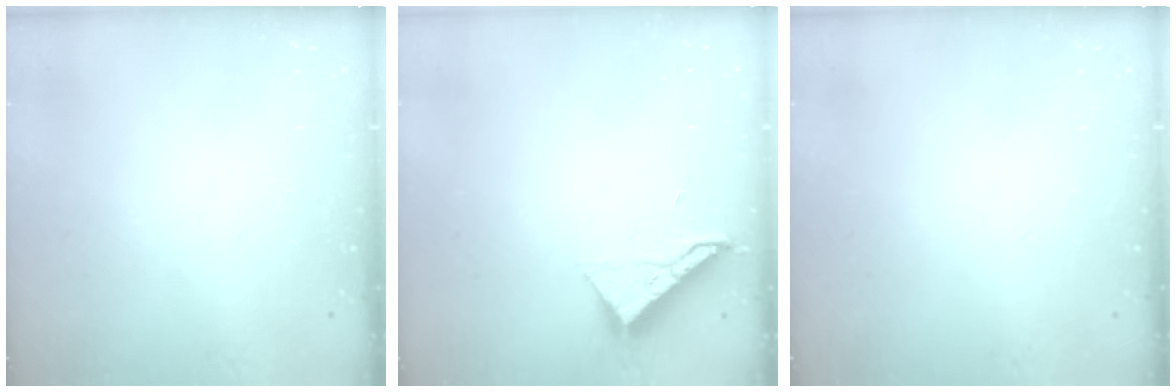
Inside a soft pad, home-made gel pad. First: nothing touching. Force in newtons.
{"total": 7.3, "press": 7.2, "slide": 0.5}
{"total": 0.0}